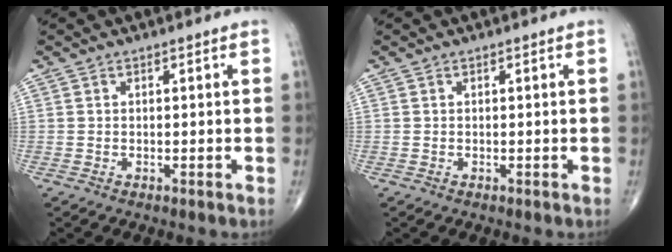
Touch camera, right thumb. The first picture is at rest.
{"total": 0.0}